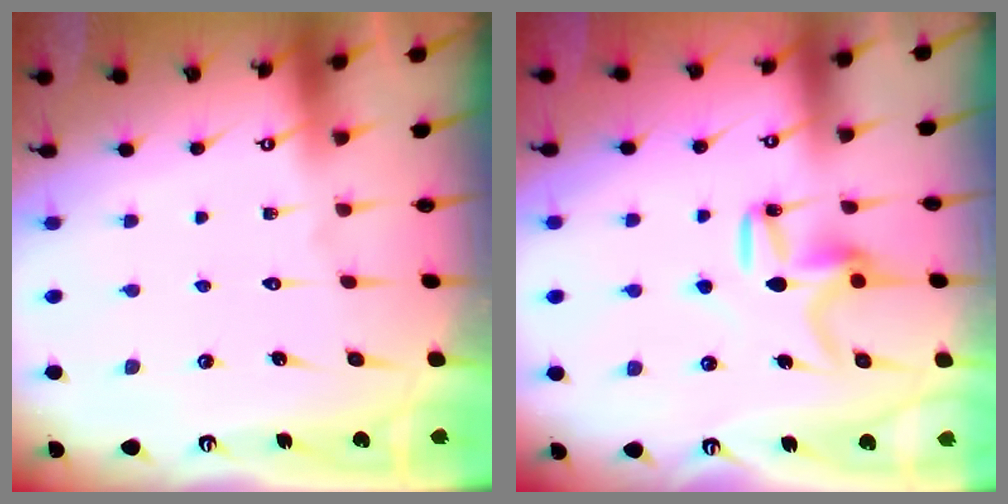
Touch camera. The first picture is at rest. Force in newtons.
{"total": 9.7, "press": 9.7, "slide": 0.2}